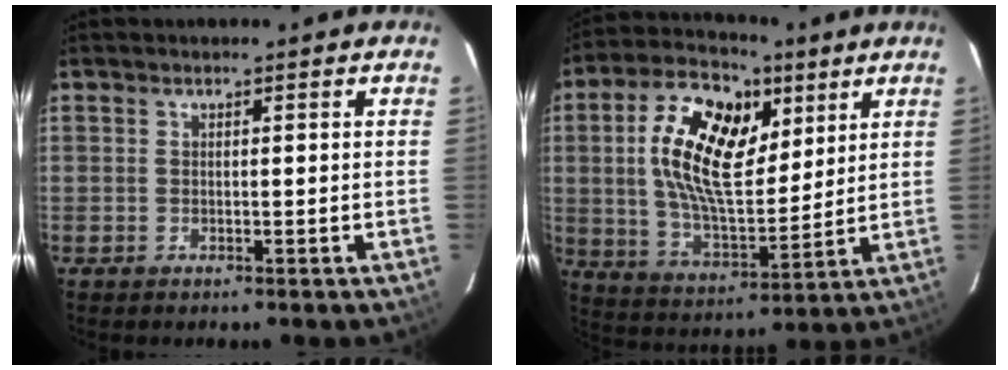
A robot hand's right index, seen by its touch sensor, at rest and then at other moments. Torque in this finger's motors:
{"motor_torque": [1.52, 0.62, 0.59, 0.12]}